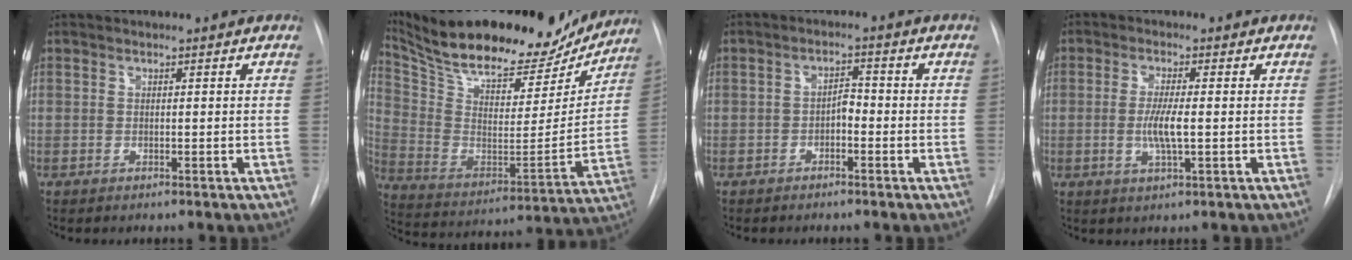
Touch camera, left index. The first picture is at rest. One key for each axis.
{"total": 27.7, "fx": 23.8, "fy": 7.8, "fz": 11.9, "tx": -0.219, "ty": -0.011, "tz": 0.356}
{"total": 2.5, "fx": -1.1, "fy": 1.2, "fz": 1.9, "tx": -0.024, "ty": 0.008, "tz": -0.021}
{"total": 4.6, "fx": -0.5, "fy": 0.5, "fz": 4.5, "tx": -0.093, "ty": -0.008, "tz": -0.009}